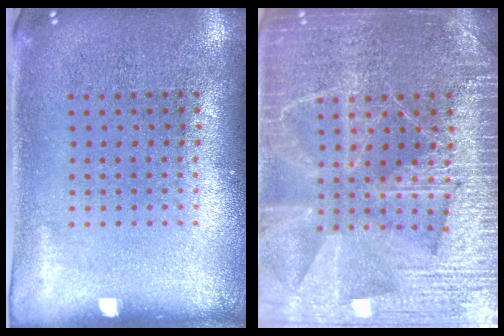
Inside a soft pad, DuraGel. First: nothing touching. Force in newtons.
{"total": 6.5, "press": 6.4, "slide": 0.8}